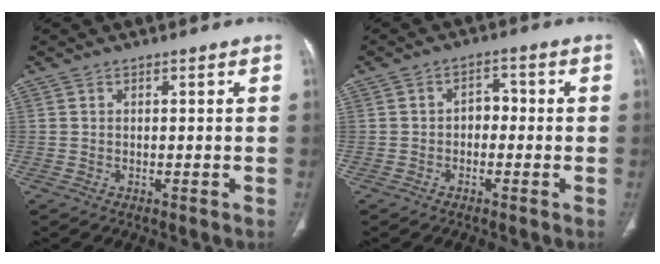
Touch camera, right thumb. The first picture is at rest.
{"total": 3.3, "force": [-0.6, 2.4, 2.2], "torque": [-0.016, 0.017, -0.019]}